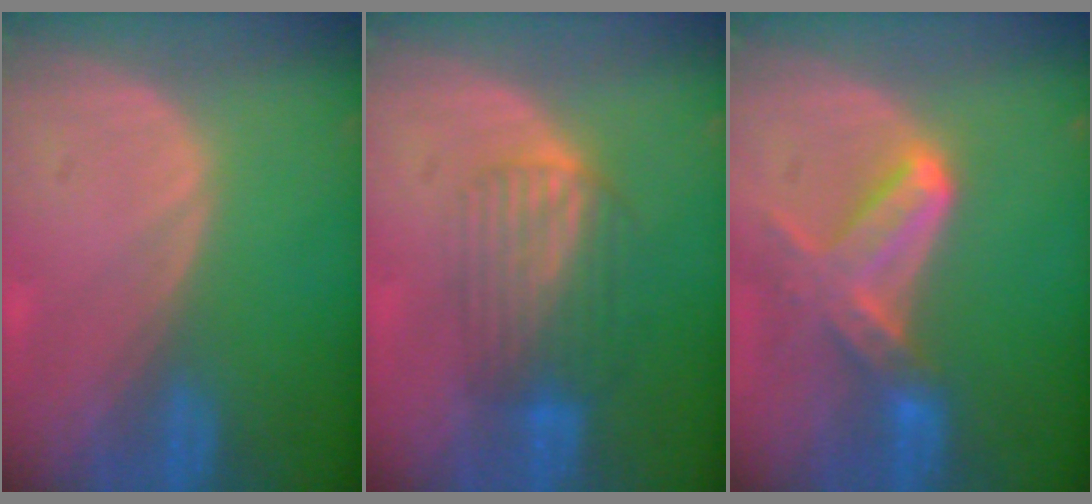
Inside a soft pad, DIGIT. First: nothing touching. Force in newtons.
{"total": 6.7, "press": 6.3, "slide": 2.3}
{"total": 6.8, "press": 6.6, "slide": 1.7}